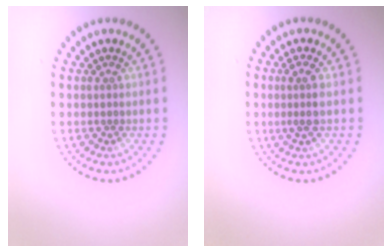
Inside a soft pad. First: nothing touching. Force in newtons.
{"total": 1.7, "press": 1.5, "slide": 0.9}